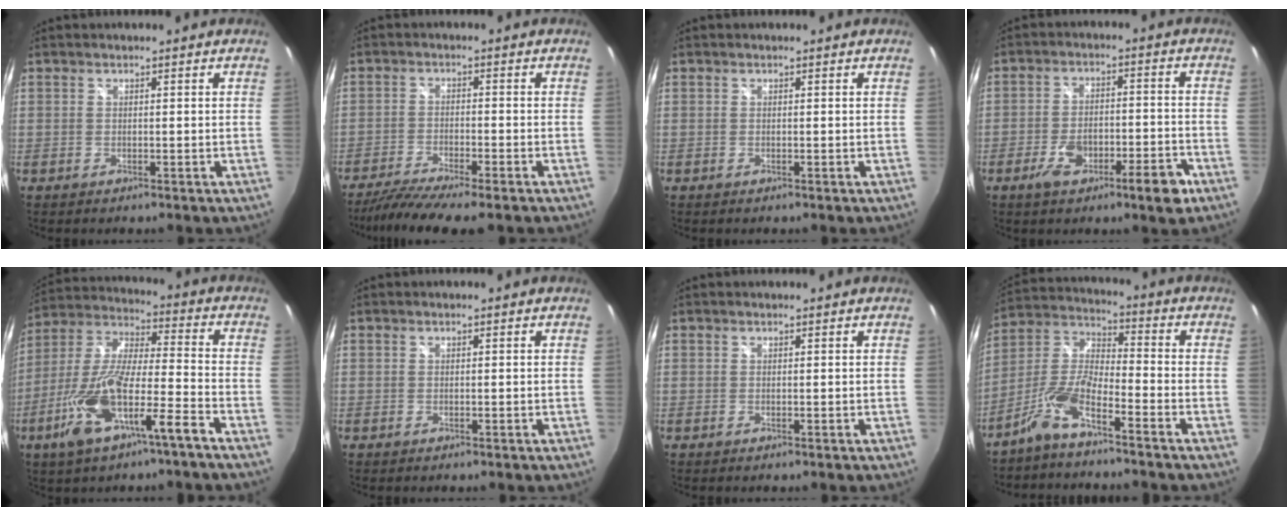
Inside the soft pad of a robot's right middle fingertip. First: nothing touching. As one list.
[{"total": 9.0, "force": [-7.5, 0.4, 5.0], "torque": [-0.115, -0.027, -0.128]}, {"total": 0.0}, {"total": 9.5, "force": [-5.4, 2.7, 7.3], "torque": [-0.133, 0.001, -0.078]}, {"total": 16.7, "force": [-9.0, 3.2, 13.7], "torque": [-0.279, -0.021, -0.168]}, {"total": 0.0}, {"total": 0.8, "force": [0.8, -0.2, 0.1], "torque": [-0.007, -0.001, 0.010]}, {"total": 8.1, "force": [-5.7, 1.6, 5.6], "torque": [-0.134, 0.013, -0.117]}]